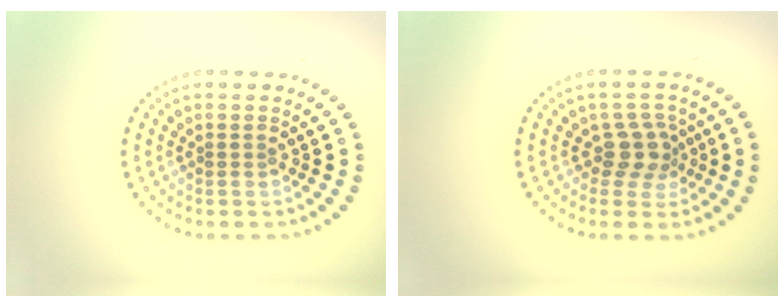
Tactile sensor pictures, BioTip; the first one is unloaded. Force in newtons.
{"total": 2.7, "press": 2.1, "slide": 1.7}